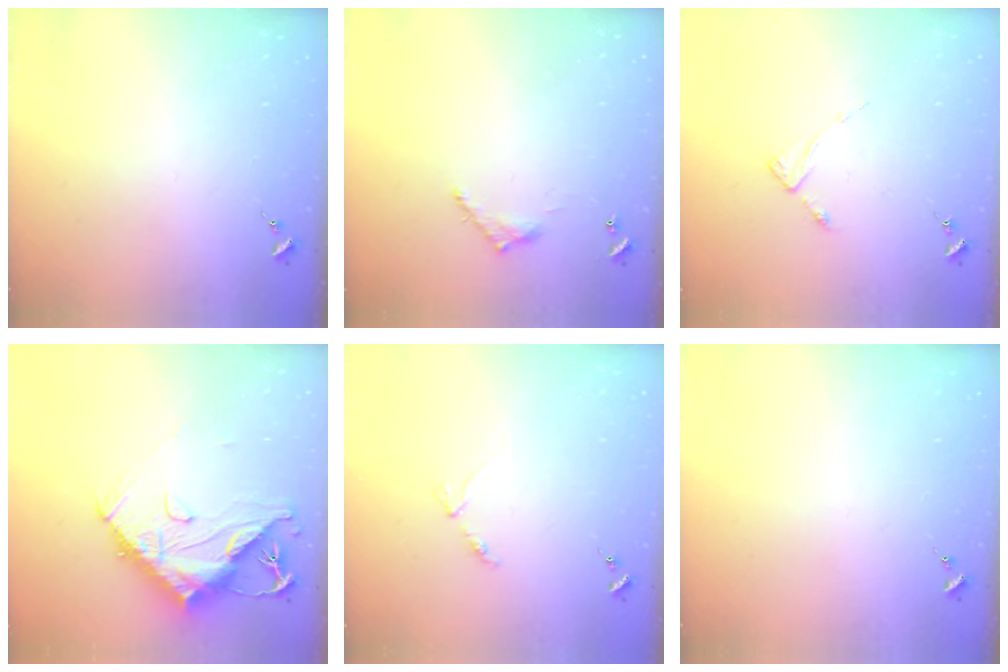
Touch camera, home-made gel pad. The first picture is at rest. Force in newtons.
{"total": 6.3, "press": 6.3, "slide": 0.4}
{"total": 2.7, "press": 2.7, "slide": 0.3}
{"total": 15.7, "press": 15.6, "slide": 1.4}
{"total": 3.4, "press": 3.4, "slide": 0.5}
{"total": 0.0}